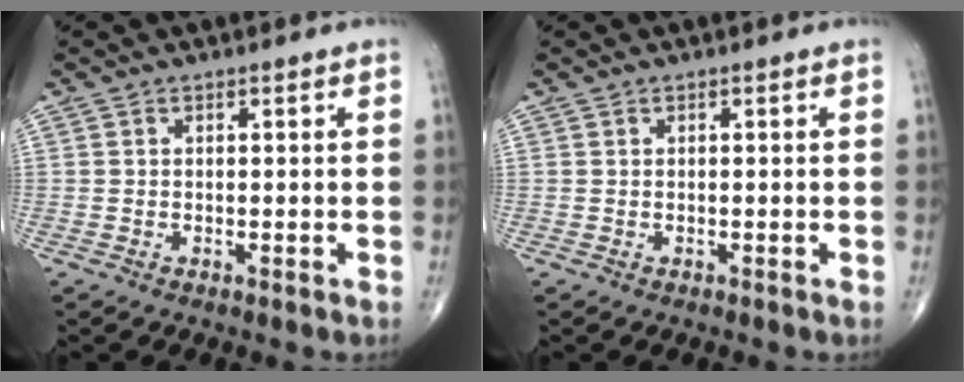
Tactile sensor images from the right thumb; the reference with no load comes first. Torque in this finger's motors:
{"motor_torque": [-0.02, 0.02, 0.00, 0.00, 0.00]}